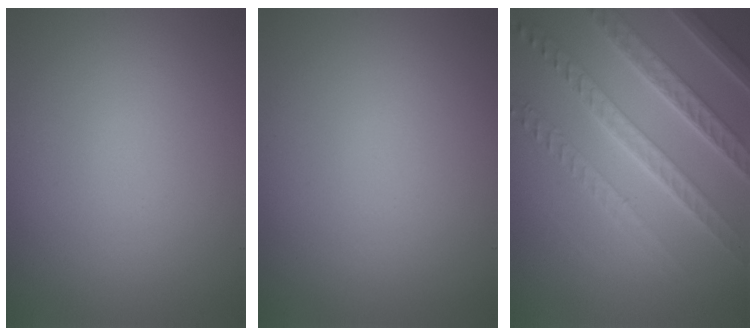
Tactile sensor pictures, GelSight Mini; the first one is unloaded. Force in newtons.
{"total": 0.0}
{"total": 7.5, "press": 5.3, "slide": 5.3}